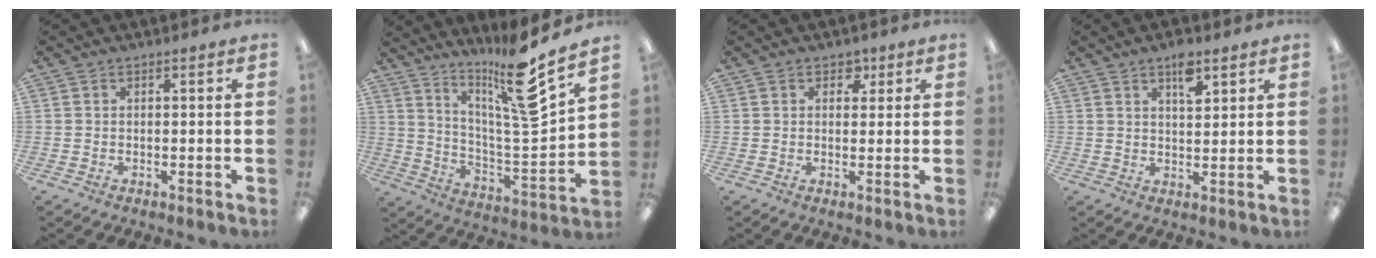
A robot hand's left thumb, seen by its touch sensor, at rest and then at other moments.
{"total": 16.2, "force": [12.2, 0.8, 10.7], "torque": [-0.194, -0.086, 0.189]}
{"total": 2.8, "force": [1.5, 2.1, 1.2], "torque": [-0.002, -0.005, 0.020]}
{"total": 5.9, "force": [3.8, 2.4, 3.8], "torque": [-0.043, -0.020, 0.061]}